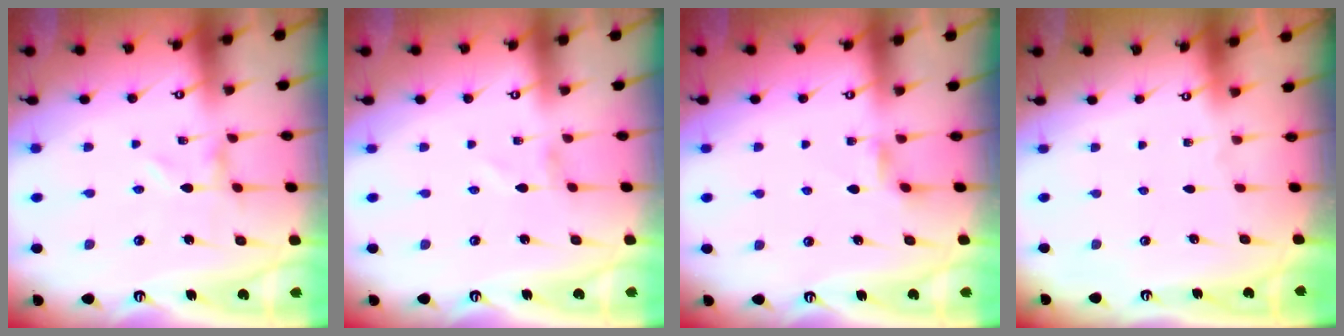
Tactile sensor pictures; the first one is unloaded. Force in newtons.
{"total": 1.3, "press": 1.2, "slide": 0.1}
{"total": 2.1, "press": 2.1, "slide": 0.3}
{"total": 0.0}